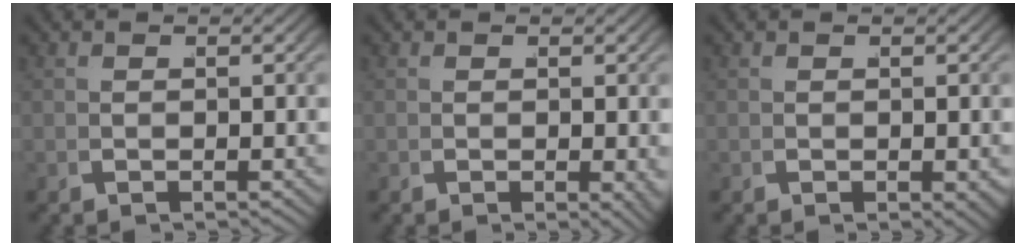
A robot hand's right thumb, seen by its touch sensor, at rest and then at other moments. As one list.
[{"total": 1.3, "force": [0.0, 0.6, 1.1], "torque": [-0.013, -0.005, 0.003]}, {"total": 0.9, "force": [0.0, 0.5, 0.8], "torque": [-0.008, -0.004, 0.003]}]